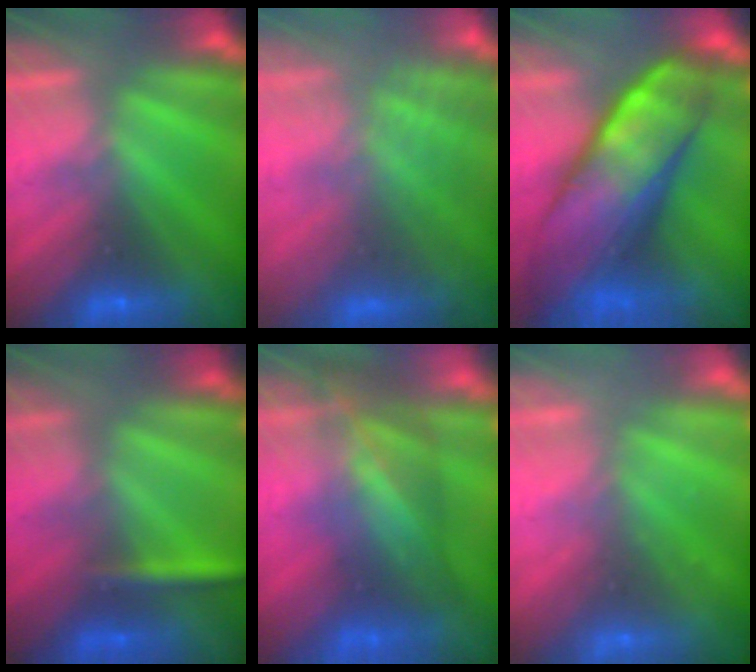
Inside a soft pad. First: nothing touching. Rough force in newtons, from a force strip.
{"total": 7.7}
{"total": 7.7}
{"total": 2.9}
{"total": 9.0}
{"total": 2.3}